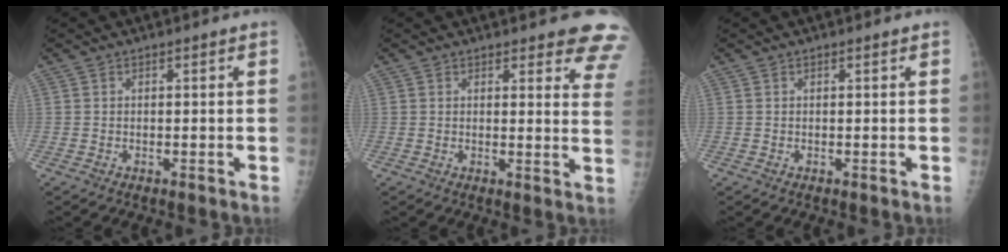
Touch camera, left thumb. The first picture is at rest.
{"total": 10.0, "force": [8.7, 2.8, 4.1], "torque": [0.001, -0.046, 0.070]}
{"total": 0.0}